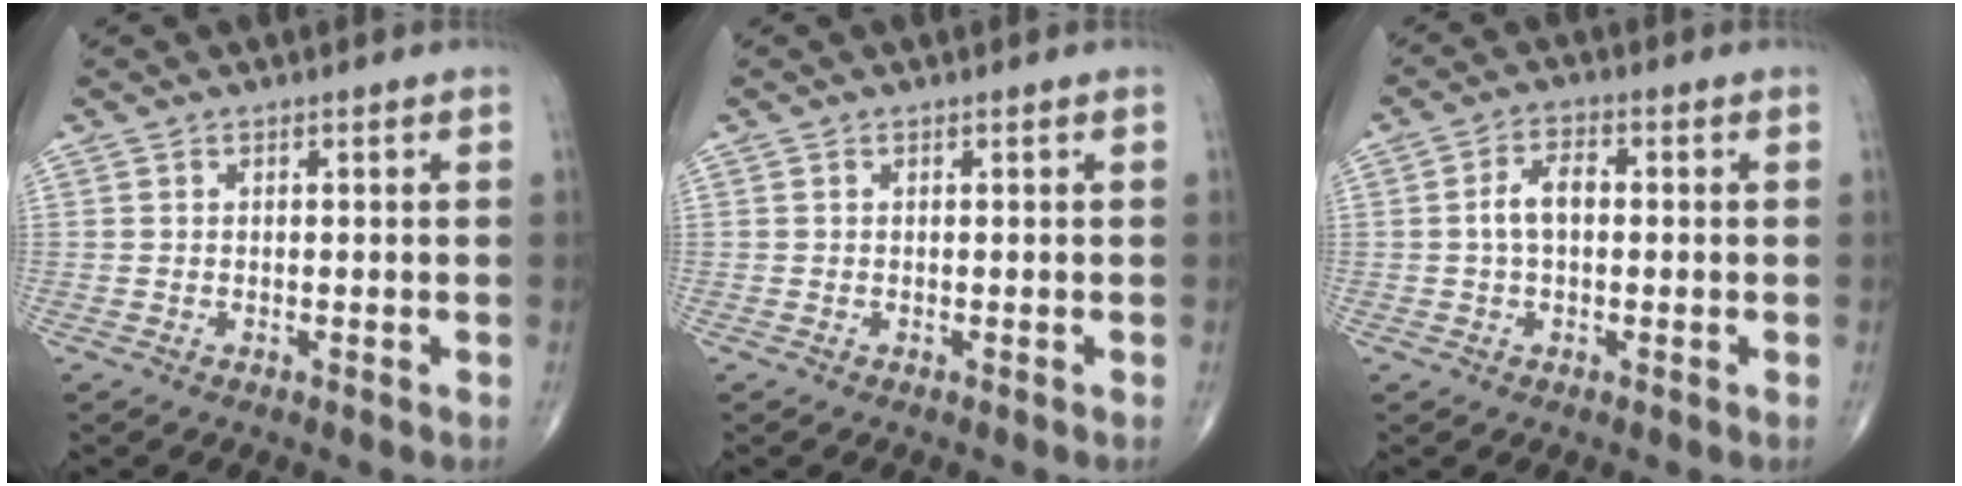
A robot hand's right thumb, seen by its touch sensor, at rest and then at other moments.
{"total": 0.0}
{"total": 4.8, "force": [0.0, 2.7, 4.0], "torque": [-0.075, 0.016, -0.005]}